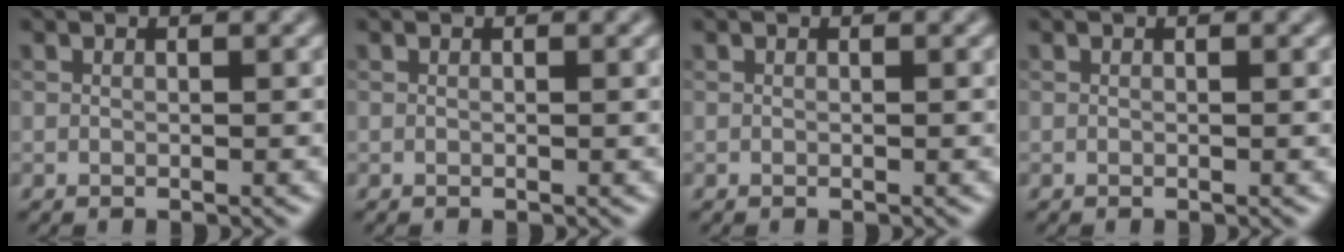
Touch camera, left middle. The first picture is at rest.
{"total": 0.6, "force": [0.1, 0.2, 0.5], "torque": [-0.003, 0.004, 0.001]}
{"total": 0.0}
{"total": 0.0}